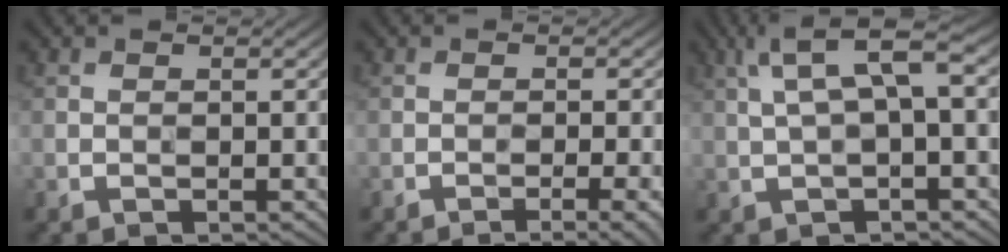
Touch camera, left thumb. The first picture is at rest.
{"total": 3.7, "force": [-2.4, 0.4, 2.9], "torque": [-0.047, 0.011, -0.035]}
{"total": 7.4, "force": [2.6, 1.9, 6.7], "torque": [-0.138, 0.025, 0.048]}